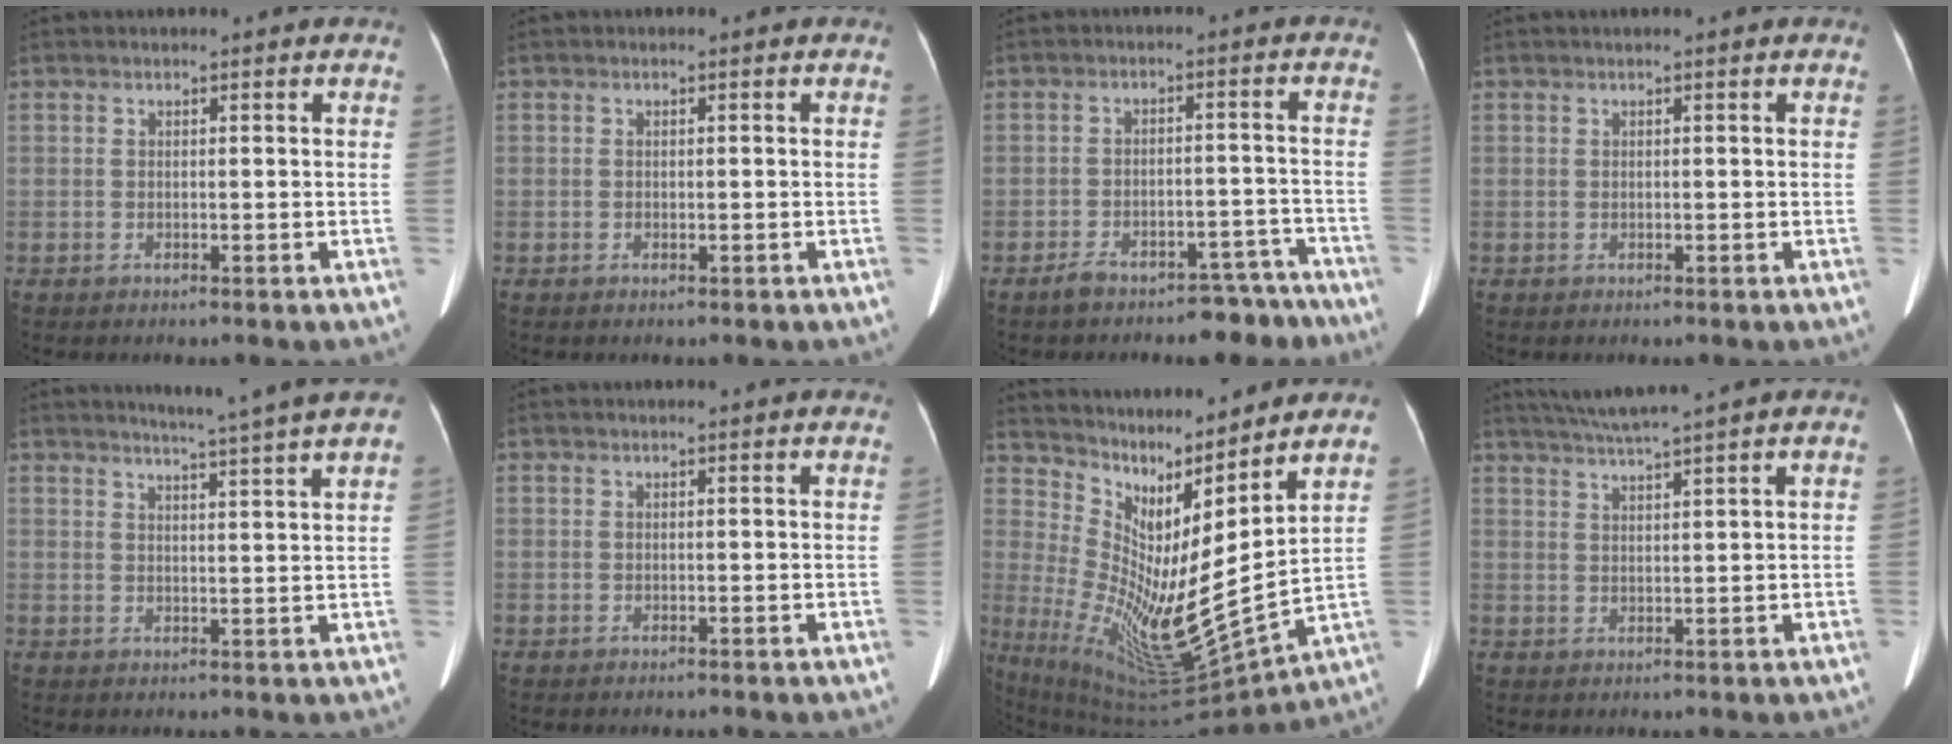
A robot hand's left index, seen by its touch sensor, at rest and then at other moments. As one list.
[{"total": 0.0}, {"total": 8.6, "force": [-7.4, 3.3, 2.9], "torque": [-0.022, 0.031, -0.103]}, {"total": 0.7, "force": [0.6, -0.1, 0.4], "torque": [-0.006, 0.010, 0.013]}, {"total": 7.0, "force": [6.1, -1.4, 3.1], "torque": [-0.051, -0.003, 0.075]}, {"total": 3.2, "force": [3.0, 0.3, 1.1], "torque": [-0.015, 0.015, 0.022]}, {"total": 15.4, "force": [8.6, 1.0, 12.7], "torque": [-0.228, -0.031, 0.167]}, {"total": 6.1, "force": [5.2, -1.6, 2.7], "torque": [-0.047, 0.011, 0.094]}]